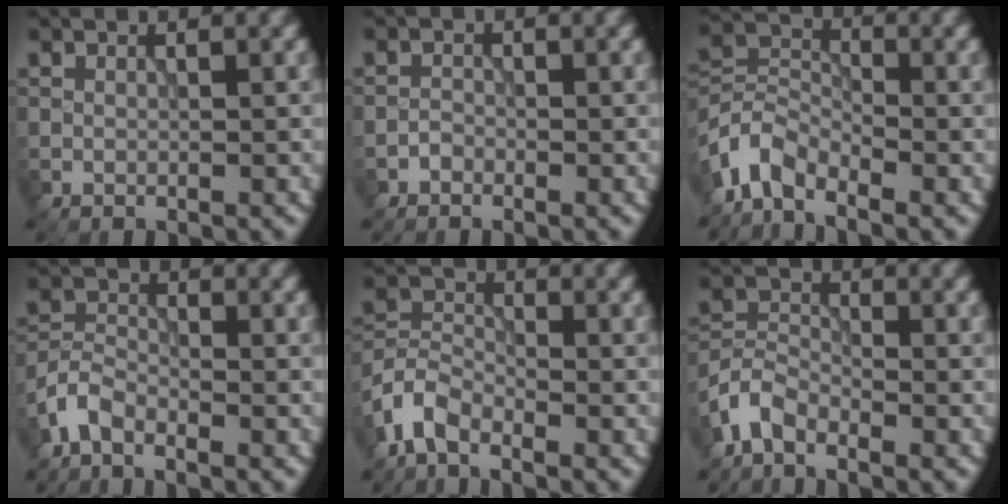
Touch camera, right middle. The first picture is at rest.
{"total": 0.9, "force": [-0.7, 0.5, 0.2], "torque": [0.000, 0.001, -0.016]}
{"total": 4.3, "force": [-3.2, 2.1, 1.9], "torque": [-0.042, 0.002, -0.079]}
{"total": 2.8, "force": [-2.1, 1.2, 1.3], "torque": [-0.031, 0.006, -0.054]}
{"total": 3.7, "force": [-2.7, 1.7, 1.8], "torque": [-0.040, 0.003, -0.068]}
{"total": 3.3, "force": [-2.6, 1.5, 1.4], "torque": [-0.032, 0.005, -0.066]}